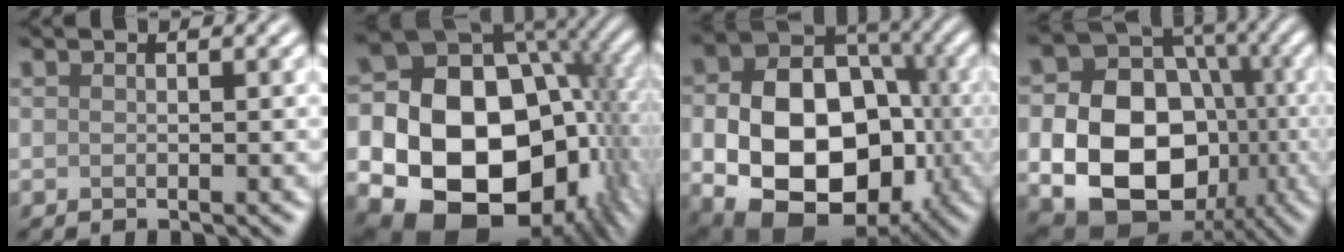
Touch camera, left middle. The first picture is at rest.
{"total": 22.7, "force": [-2.6, 18.2, 13.3], "torque": [-0.224, -0.007, -0.053]}
{"total": 15.3, "force": [-2.9, 10.9, 10.3], "torque": [-0.167, -0.034, -0.041]}
{"total": 14.6, "force": [-3.0, 11.4, 8.8], "torque": [-0.148, -0.026, -0.055]}